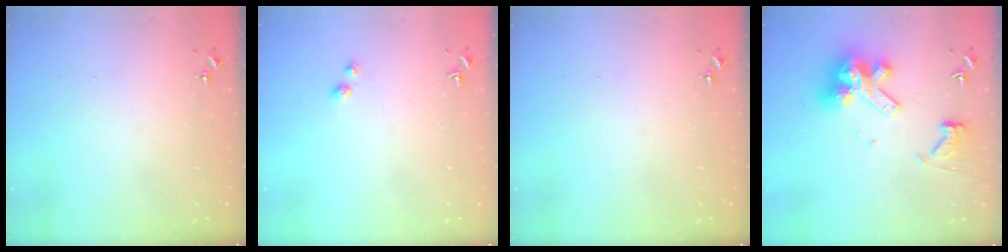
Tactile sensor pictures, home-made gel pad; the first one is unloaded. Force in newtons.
{"total": 3.0, "press": 3.0, "slide": 0.5}
{"total": 0.0}
{"total": 14.7, "press": 14.6, "slide": 1.8}